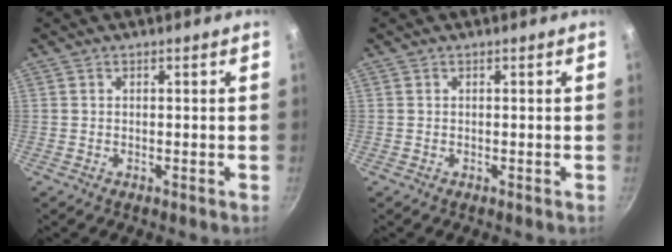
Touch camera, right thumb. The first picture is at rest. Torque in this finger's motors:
{"motor_torque": [0.00, 0.00, -0.21, 0.23, 0.00]}